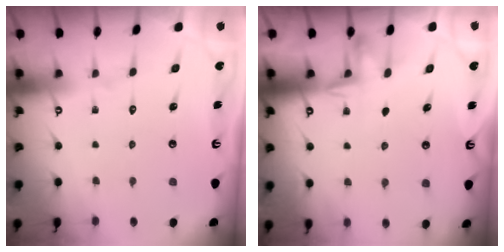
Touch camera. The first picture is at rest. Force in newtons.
{"total": 4.5, "press": 4.3, "slide": 1.2}